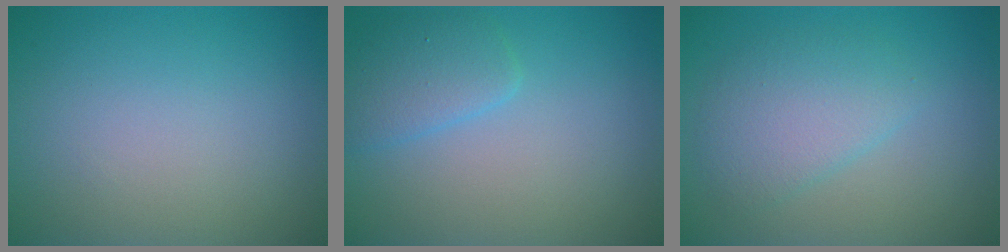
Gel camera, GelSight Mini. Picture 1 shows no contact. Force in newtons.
{"total": 2.6, "press": 2.6, "slide": 0.1}
{"total": 3.5, "press": 3.5, "slide": 0.1}